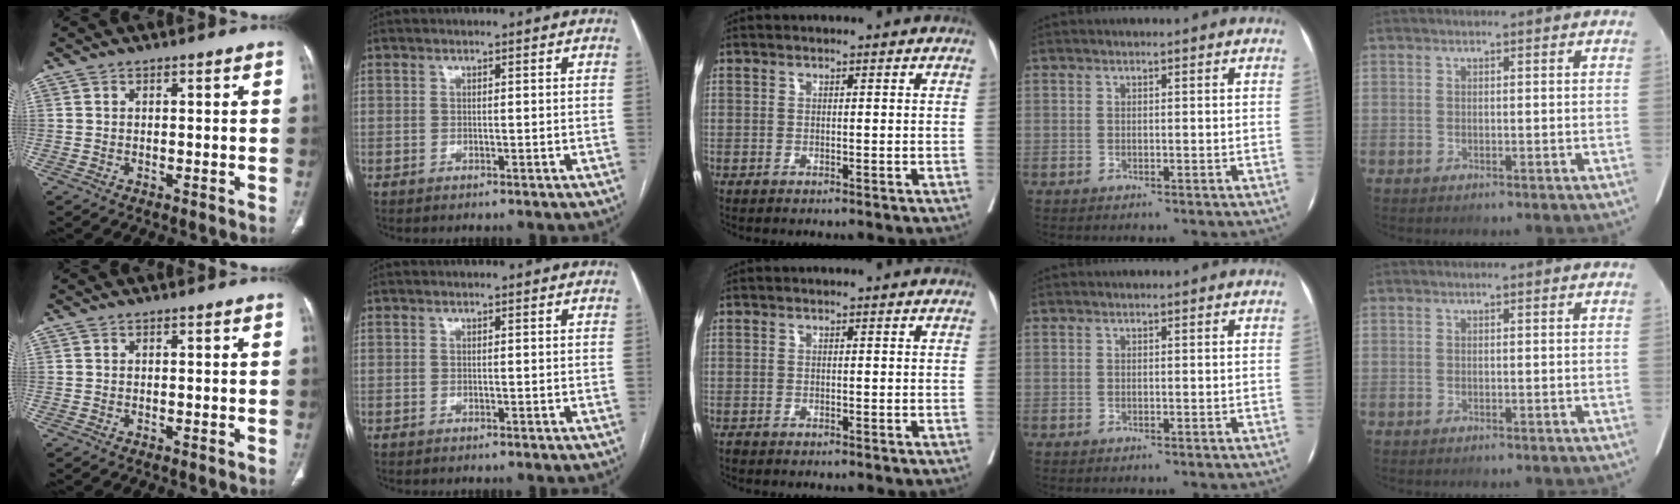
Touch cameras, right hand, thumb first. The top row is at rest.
{}